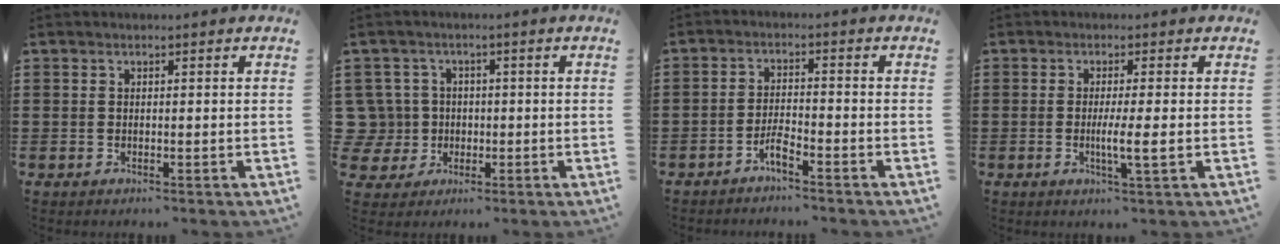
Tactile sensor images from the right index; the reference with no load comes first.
{"total": 5.7, "force": [-0.1, 5.5, 1.2], "torque": [-0.062, 0.012, -0.003]}
{"total": 2.8, "force": [-2.4, 0.3, 1.4], "torque": [-0.036, 0.004, -0.049]}
{"total": 3.7, "force": [-0.6, -0.1, 3.6], "torque": [-0.063, -0.009, -0.014]}